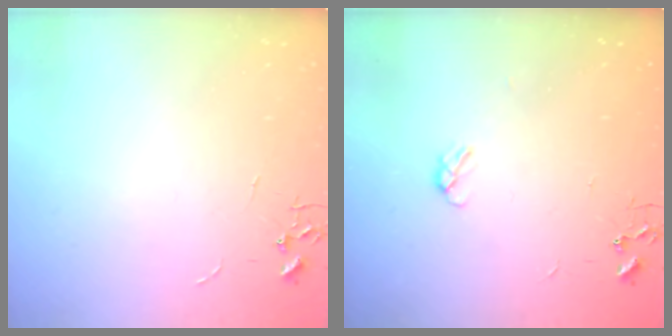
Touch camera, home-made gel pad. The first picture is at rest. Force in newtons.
{"total": 3.7, "press": 3.7, "slide": 0.6}